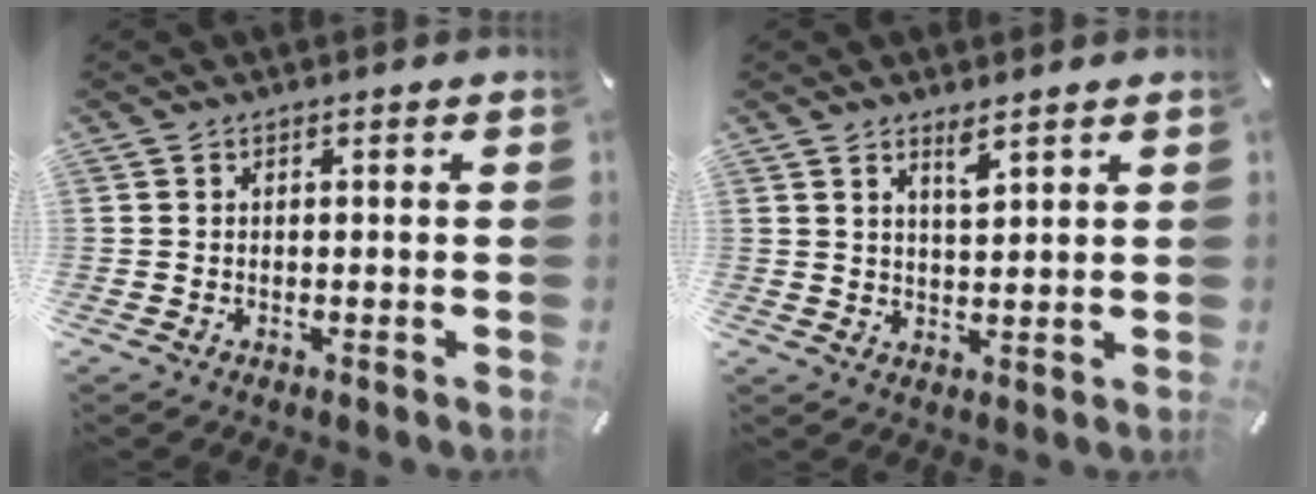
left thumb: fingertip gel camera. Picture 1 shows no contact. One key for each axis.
{"total": 3.5, "fx": 2.7, "fy": 0.6, "fz": 2.2, "tx": -0.041, "ty": -0.010, "tz": 0.047}